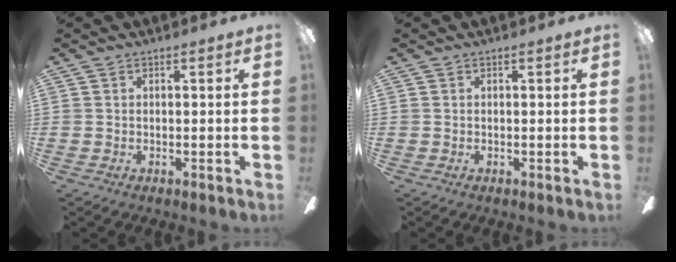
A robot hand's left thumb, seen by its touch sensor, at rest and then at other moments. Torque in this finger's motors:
{"motor_torque": [0.01, 0.01, -0.03, 0.04, 0.00]}